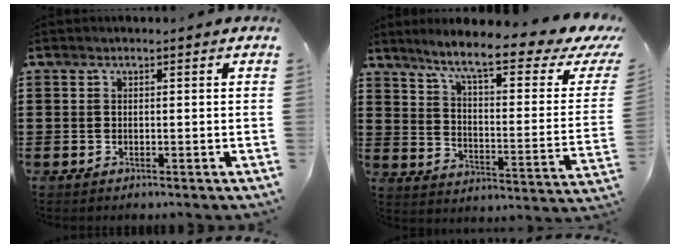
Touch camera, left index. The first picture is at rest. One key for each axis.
{"total": 9.2, "fx": 6.6, "fy": 0.3, "fz": 6.4, "tx": -0.129, "ty": -0.048, "tz": 0.099}